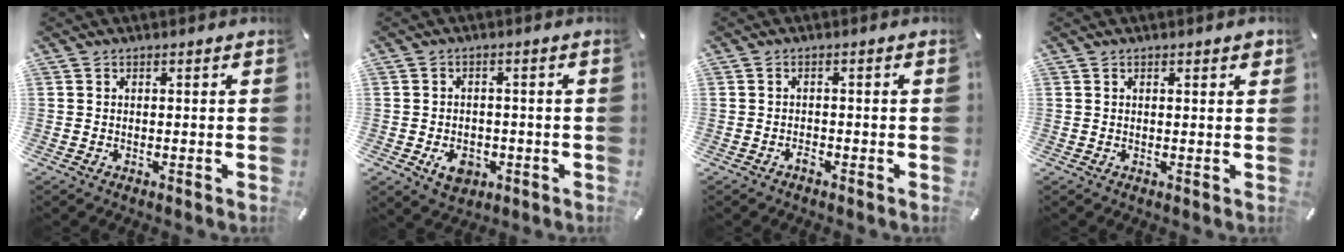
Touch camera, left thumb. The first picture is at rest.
{"total": 5.4, "force": [-1.9, 4.1, 3.0], "torque": [-0.046, 0.000, -0.036]}
{"total": 1.4, "force": [-1.0, 0.5, 0.9], "torque": [-0.020, 0.003, -0.021]}
{"total": 1.2, "force": [0.7, 0.3, 0.9], "torque": [-0.019, 0.001, 0.011]}